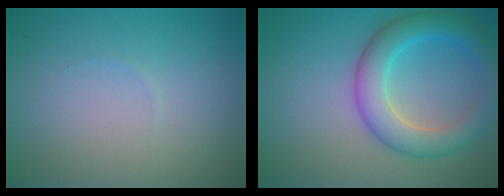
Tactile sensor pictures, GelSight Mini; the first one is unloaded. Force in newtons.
{"total": 5.6, "press": 5.6, "slide": 0.1}